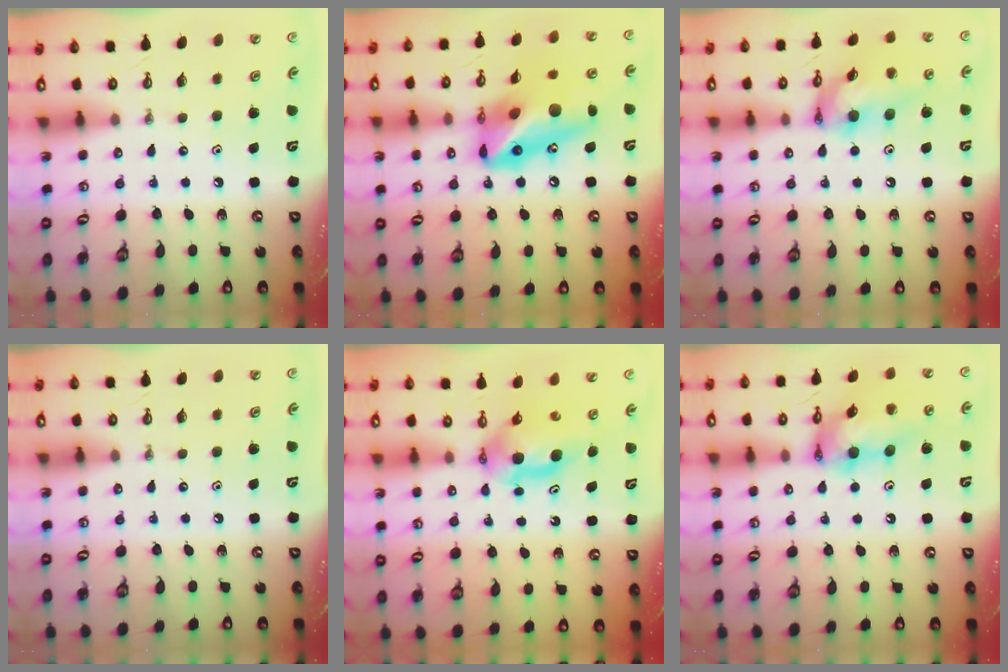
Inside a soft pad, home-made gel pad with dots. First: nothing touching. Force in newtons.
{"total": 18.0, "press": 17.8, "slide": 2.9}
{"total": 15.1, "press": 15.0, "slide": 1.5}
{"total": 0.0}
{"total": 5.2, "press": 5.2, "slide": 0.2}
{"total": 15.7, "press": 15.6, "slide": 2.0}